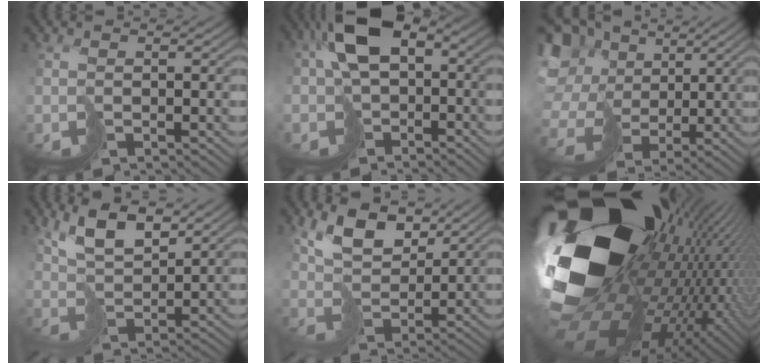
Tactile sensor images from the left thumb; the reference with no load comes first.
{"total": 10.8, "force": [0.3, 7.6, 7.6], "torque": [-0.152, -0.005, -0.005]}
{"total": 17.8, "force": [3.8, 14.4, 9.8], "torque": [-0.308, 0.008, 0.087]}
{"total": 7.3, "force": [4.5, 2.9, 5.0], "torque": [-0.113, 0.004, 0.090]}
{"total": 7.7, "force": [4.5, 4.0, 4.8], "torque": [-0.108, 0.000, 0.084]}
{"total": 23.1, "force": [3.1, 16.5, 15.8], "torque": [-0.323, -0.043, 0.049]}